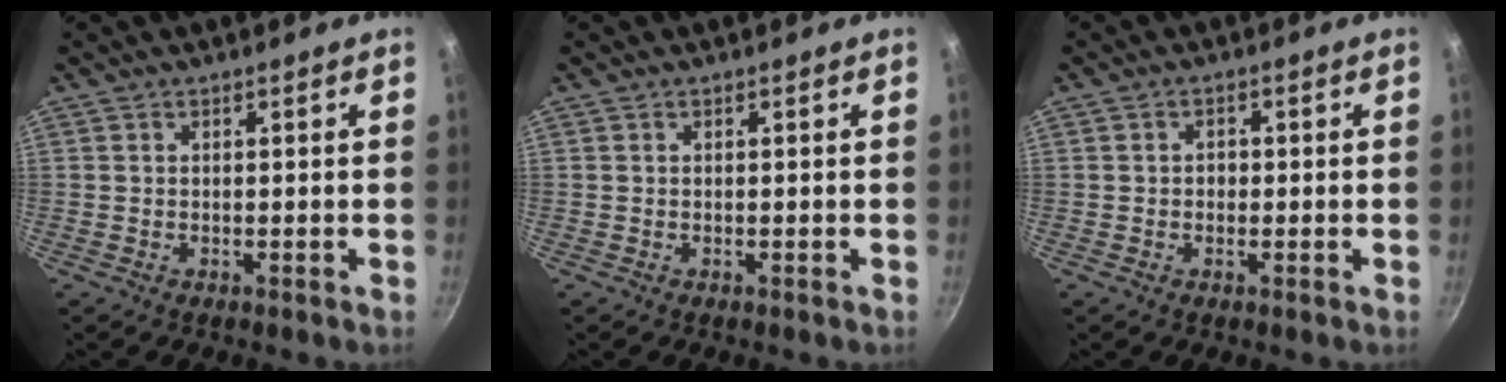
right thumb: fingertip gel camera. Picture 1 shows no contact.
{"total": 0.0}
{"total": 1.7, "force": [-0.1, 1.5, 0.8], "torque": [-0.009, 0.003, -0.005]}